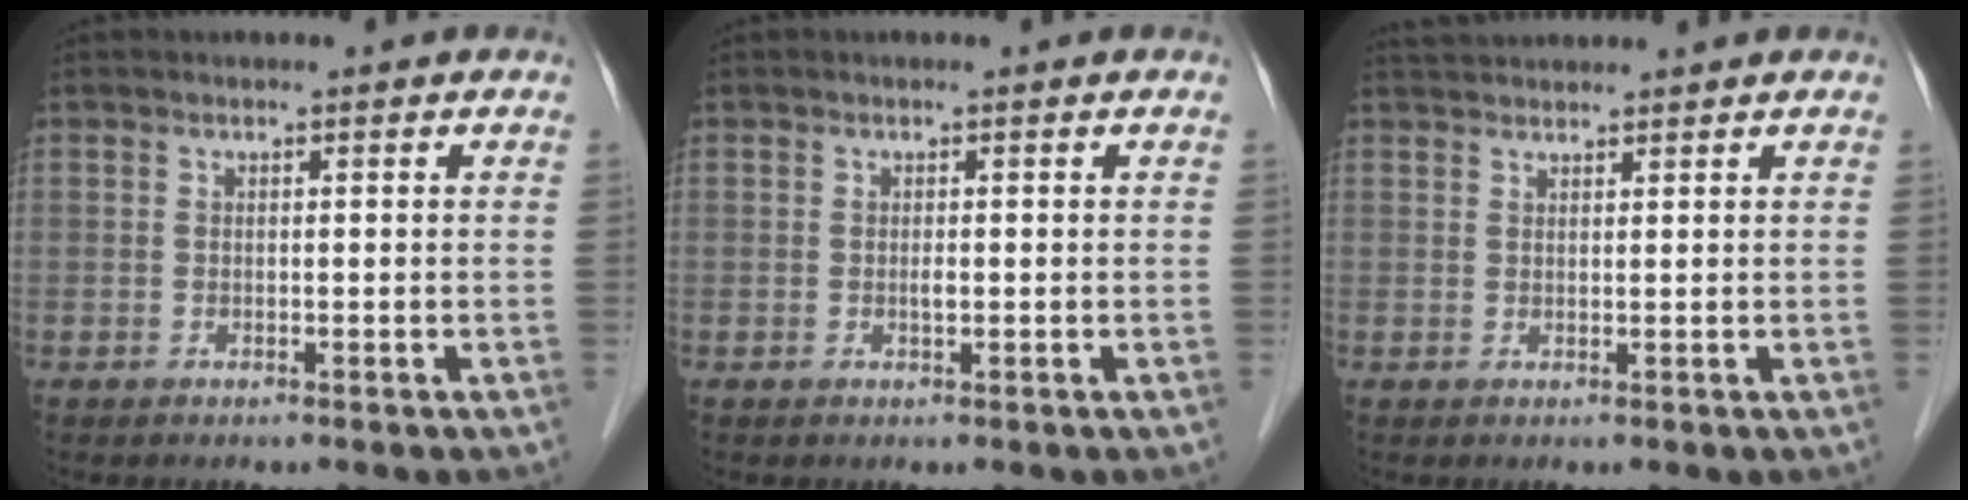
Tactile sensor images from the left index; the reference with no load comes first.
{"total": 0.6, "force": [0.0, 0.2, 0.6], "torque": [-0.012, -0.001, -0.001]}
{"total": 3.9, "force": [3.9, 0.2, 0.8], "torque": [-0.015, 0.038, 0.069]}